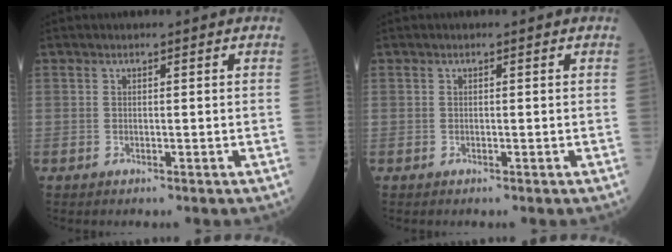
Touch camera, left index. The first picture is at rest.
{"total": 0.0}